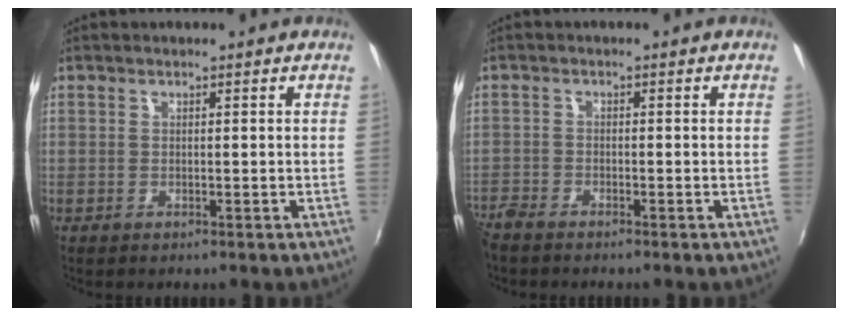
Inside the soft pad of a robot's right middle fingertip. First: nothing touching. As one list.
[{"total": 3.8, "force": [-3.5, 1.0, 1.2], "torque": [-0.037, -0.017, -0.071]}]